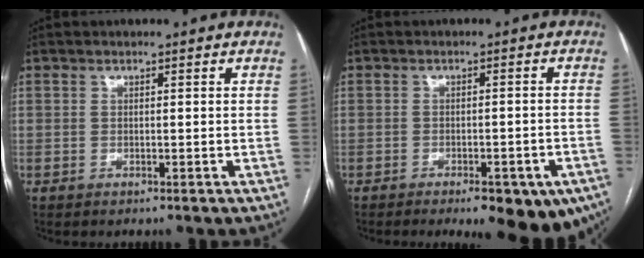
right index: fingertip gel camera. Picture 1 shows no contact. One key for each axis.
{"total": 12.2, "fx": -8.0, "fy": 3.8, "fz": 8.4, "tx": -0.065, "ty": 0.004, "tz": -0.099}